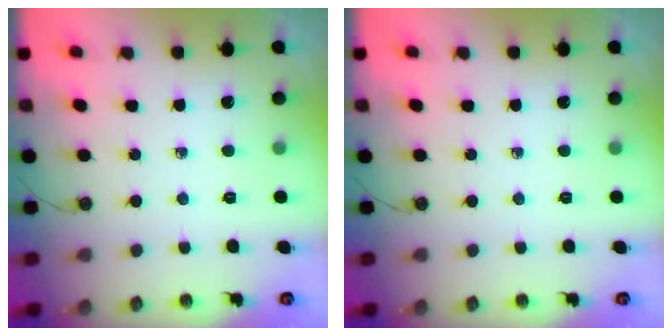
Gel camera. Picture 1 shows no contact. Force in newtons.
{"total": 0.0}